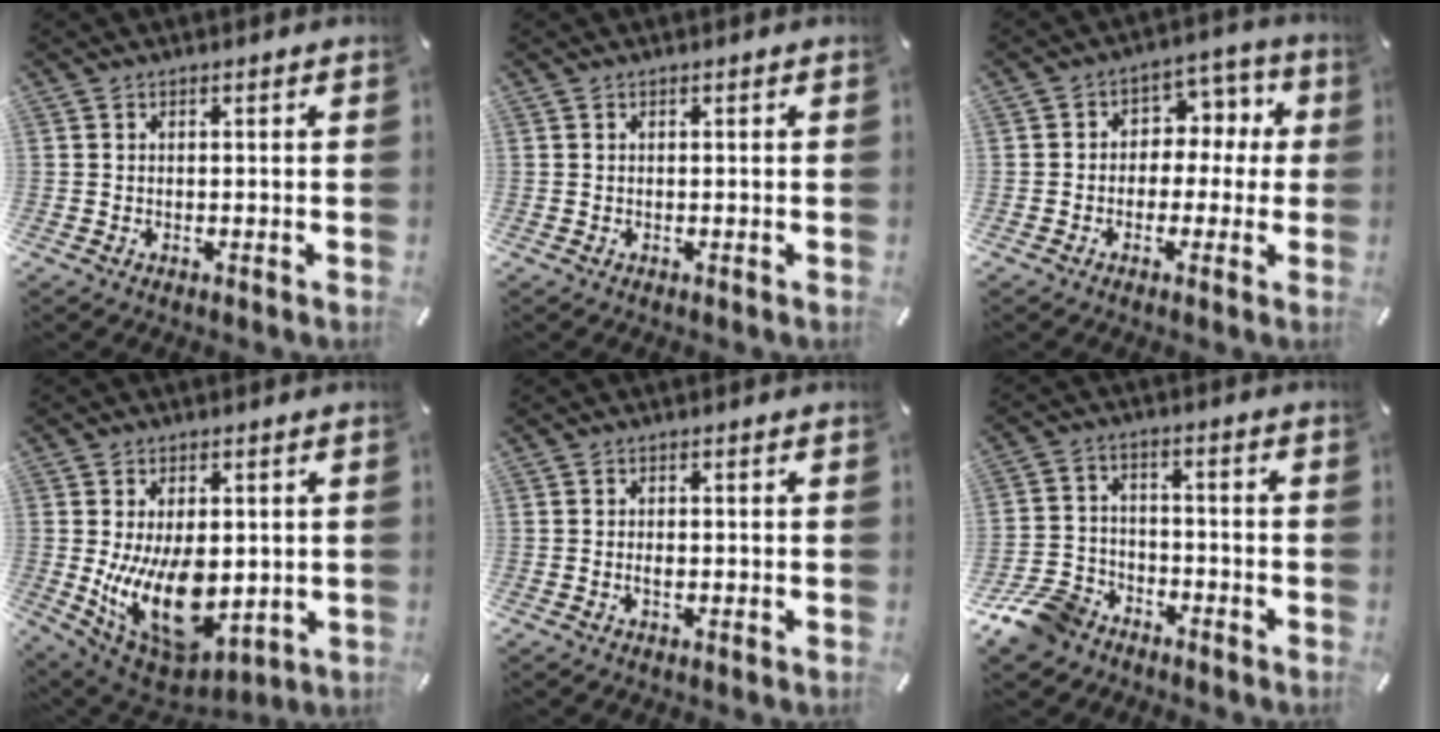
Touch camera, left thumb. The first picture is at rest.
{"total": 0.0}
{"total": 7.7, "force": [0.0, 6.8, 3.6], "torque": [-0.046, 0.002, -0.004]}
{"total": 17.1, "force": [-1.0, 10.3, 13.6], "torque": [-0.249, -0.023, -0.009]}
{"total": 1.4, "force": [-0.3, 0.7, 1.2], "torque": [-0.022, 0.000, -0.006]}
{"total": 10.3, "force": [-7.4, 6.3, 3.4], "torque": [-0.069, 0.051, -0.139]}